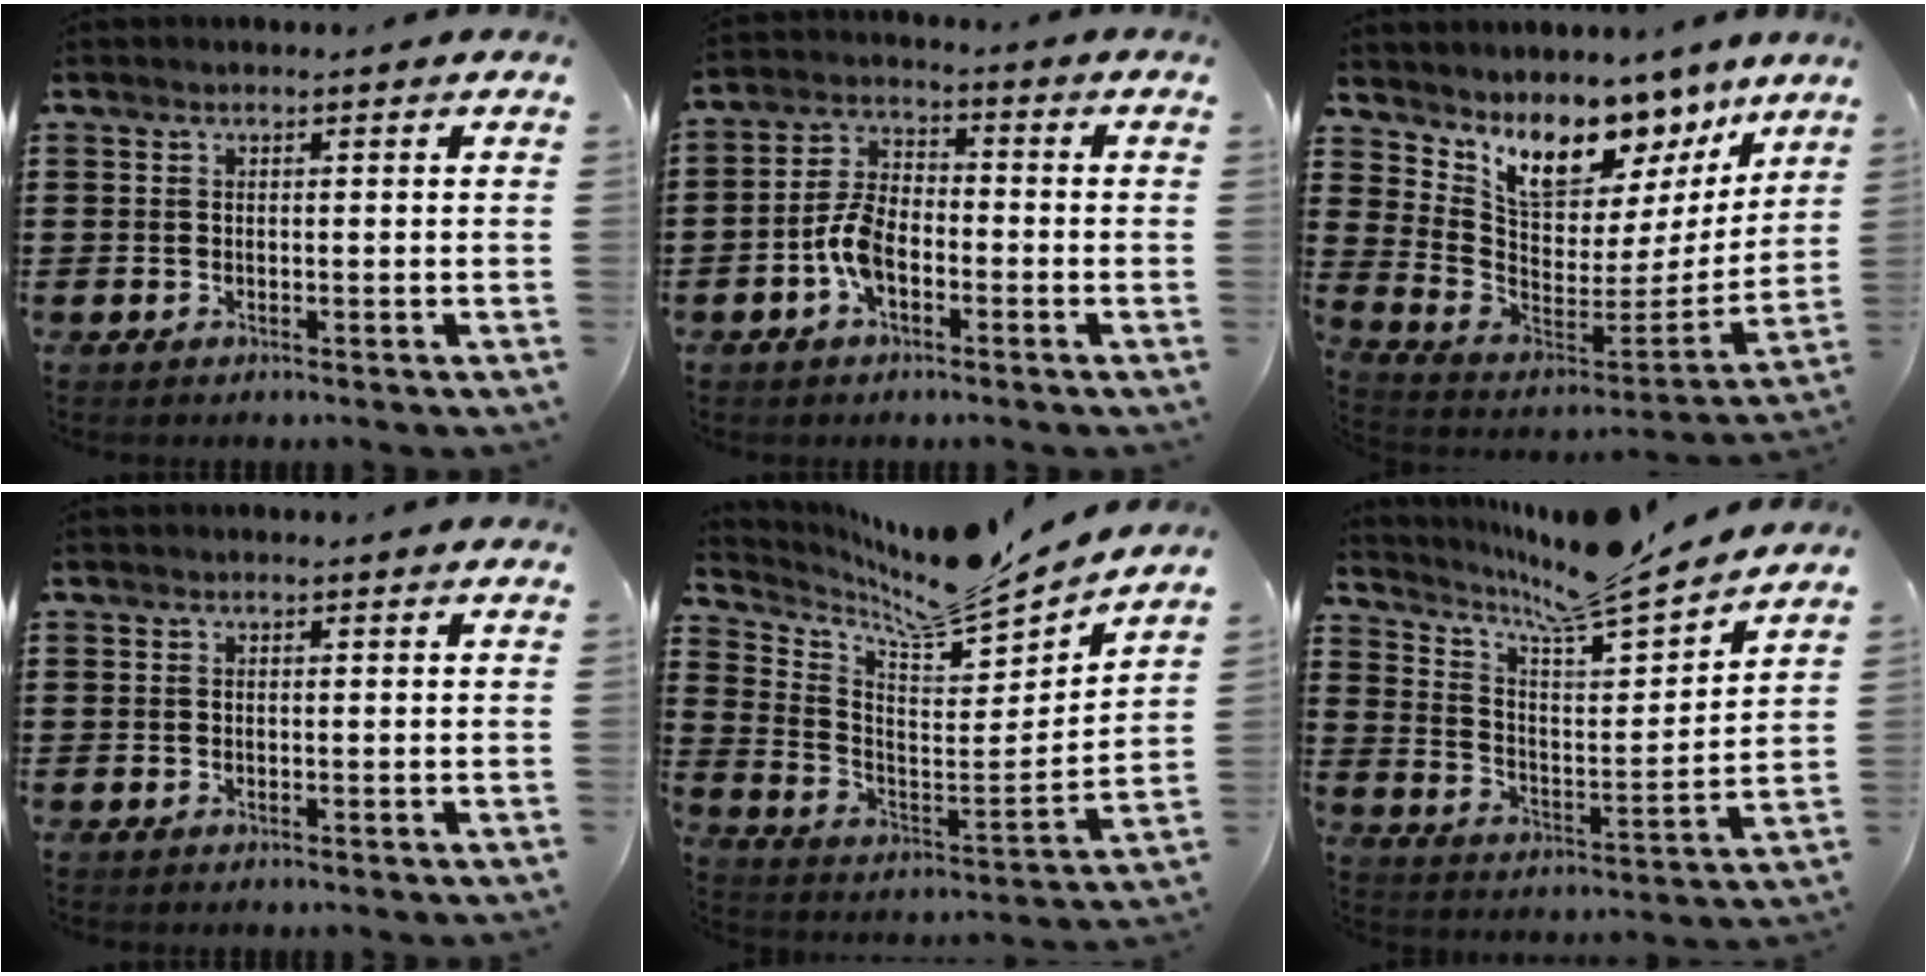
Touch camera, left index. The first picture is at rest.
{"total": 6.4, "force": [-2.6, 3.4, 4.7], "torque": [-0.122, 0.000, -0.059]}
{"total": 9.4, "force": [7.5, 4.6, 3.3], "torque": [-0.095, -0.060, 0.138]}
{"total": 0.0}
{"total": 9.2, "force": [8.3, 1.6, 3.7], "torque": [-0.086, -0.069, 0.132]}
{"total": 8.7, "force": [8.0, 0.1, 3.4], "torque": [-0.099, -0.057, 0.133]}